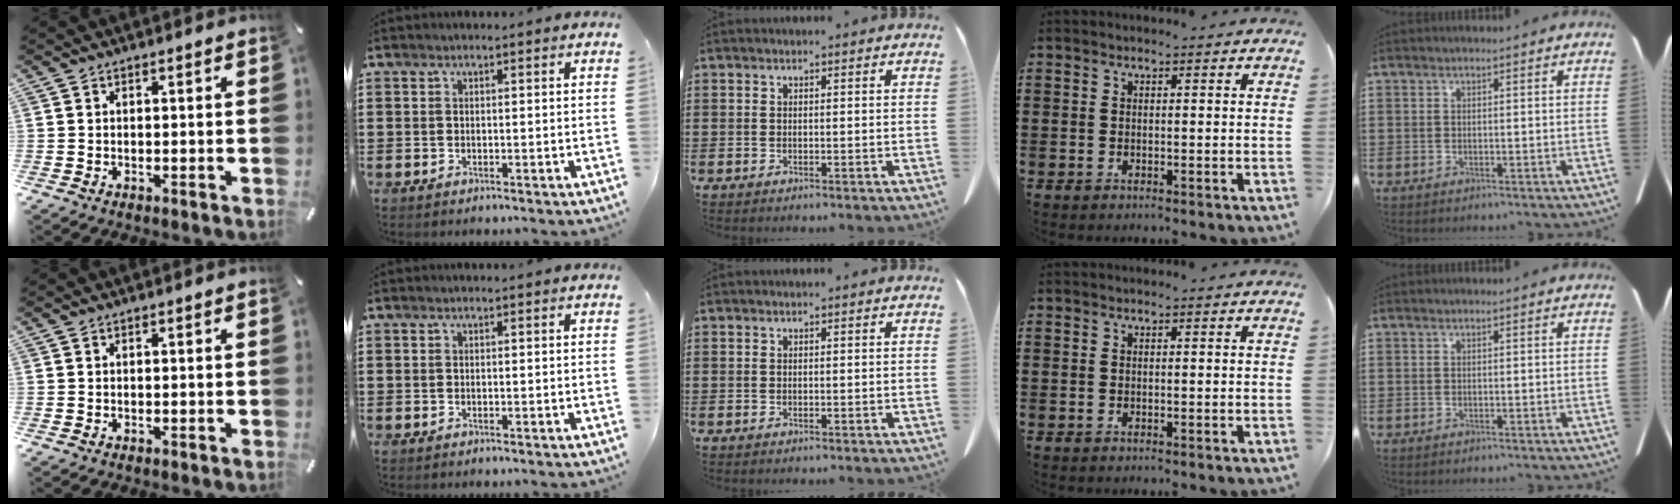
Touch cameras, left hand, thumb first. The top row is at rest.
{}